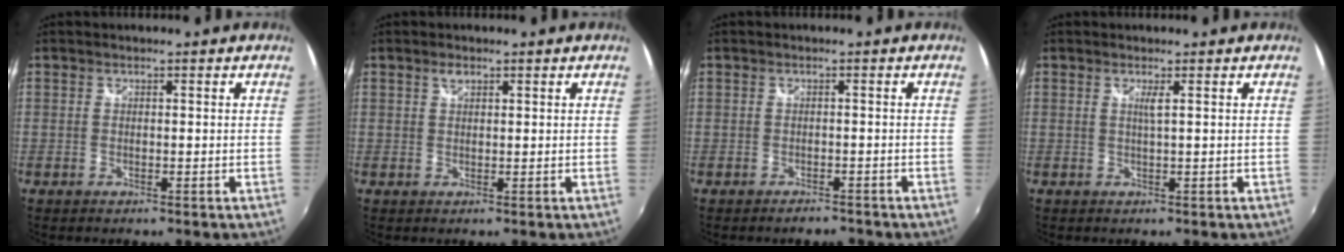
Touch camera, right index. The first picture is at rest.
{"total": 1.4, "force": [0.8, 0.8, 0.8], "torque": [-0.015, 0.003, 0.013]}
{"total": 2.2, "force": [-2.0, 0.9, 0.4], "torque": [-0.010, -0.006, -0.028]}
{"total": 1.2, "force": [0.5, -0.5, 0.9], "torque": [-0.018, 0.000, 0.009]}